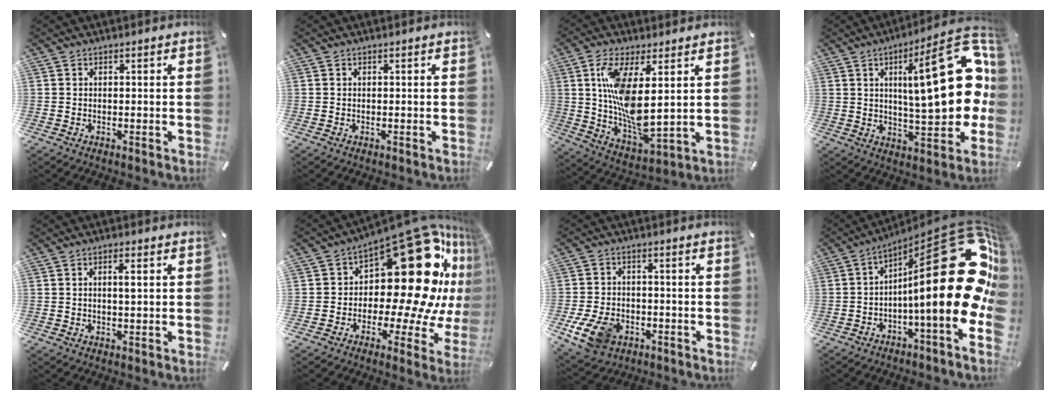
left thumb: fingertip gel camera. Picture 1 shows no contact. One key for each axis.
{"total": 0.0}
{"total": 13.6, "fx": 3.5, "fy": 5.3, "fz": 12.1, "tx": -0.237, "ty": -0.031, "tz": 0.064}
{"total": 31.5, "fx": 6.0, "fy": 11.5, "fz": 28.7, "tx": -0.401, "ty": -0.034, "tz": 0.100}
{"total": 2.8, "fx": 0.6, "fy": 0.9, "fz": 2.6, "tx": -0.046, "ty": 0.002, "tz": 0.005}
{"total": 31.7, "fx": 9.1, "fy": 15.5, "fz": 26.1, "tx": -0.334, "ty": -0.101, "tz": 0.175}
{"total": 9.7, "fx": -3.8, "fy": 7.0, "fz": 5.6, "tx": -0.122, "ty": 0.011, "tz": -0.068}
{"total": 38.6, "fx": 6.0, "fy": 12.1, "fz": 36.2, "tx": -0.485, "ty": -0.091, "tz": 0.126}